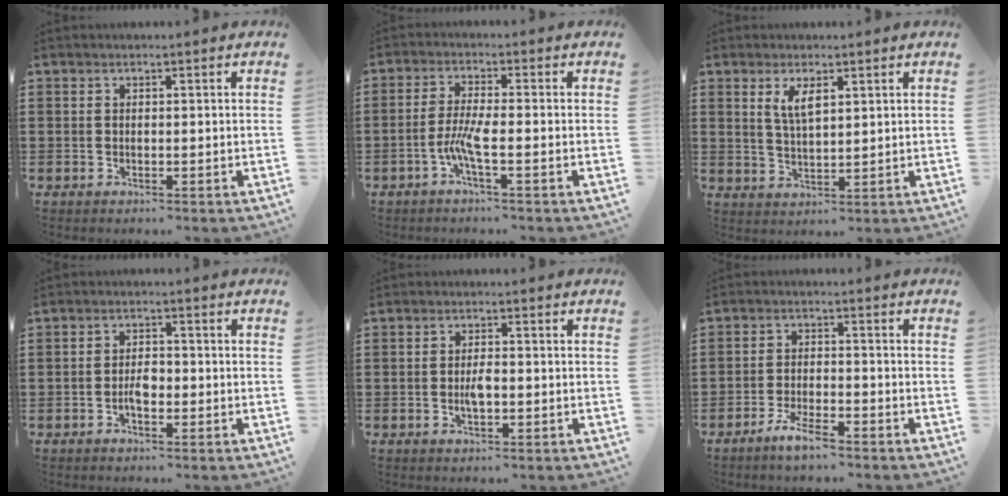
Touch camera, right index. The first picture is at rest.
{"total": 4.6, "force": [-1.9, 0.4, 4.1], "torque": [-0.099, -0.011, -0.045]}
{"total": 3.8, "force": [1.9, 1.4, 3.1], "torque": [-0.065, 0.005, 0.032]}
{"total": 2.6, "force": [-1.0, 1.1, 2.1], "torque": [-0.047, 0.003, -0.021]}
{"total": 2.5, "force": [-0.5, 0.9, 2.3], "torque": [-0.042, 0.003, -0.010]}
{"total": 4.0, "force": [-3.2, 0.7, 2.4], "torque": [-0.053, 0.001, -0.063]}